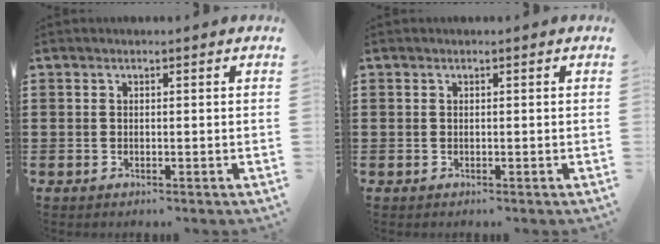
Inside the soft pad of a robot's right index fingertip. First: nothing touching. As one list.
[{"total": 0.0}]